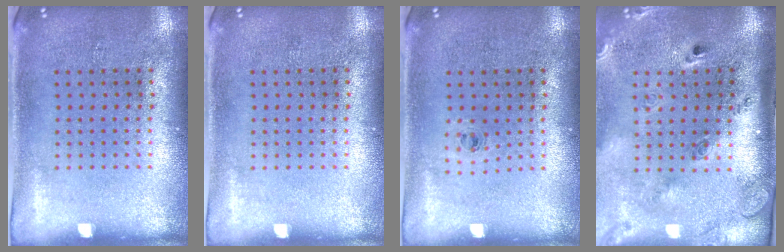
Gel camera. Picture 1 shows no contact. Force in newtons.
{"total": 0.0}
{"total": 0.5, "press": 0.3, "slide": 0.5}
{"total": 2.8, "press": 2.0, "slide": 1.9}